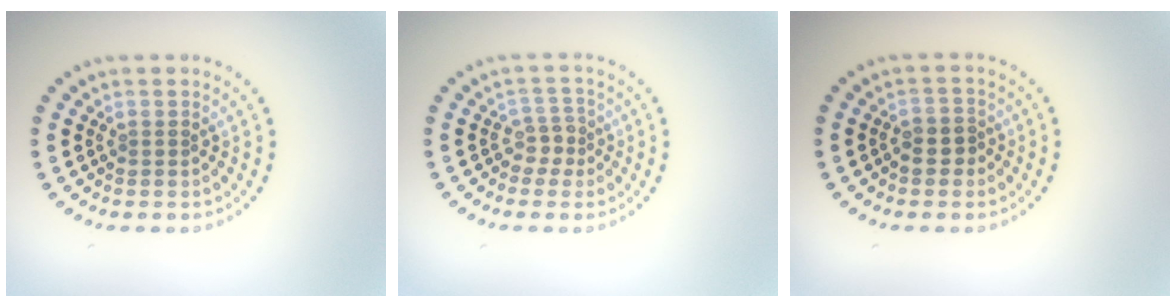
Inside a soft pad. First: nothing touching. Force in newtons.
{"total": 1.9, "press": 1.5, "slide": 1.2}
{"total": 2.0, "press": 1.8, "slide": 0.8}